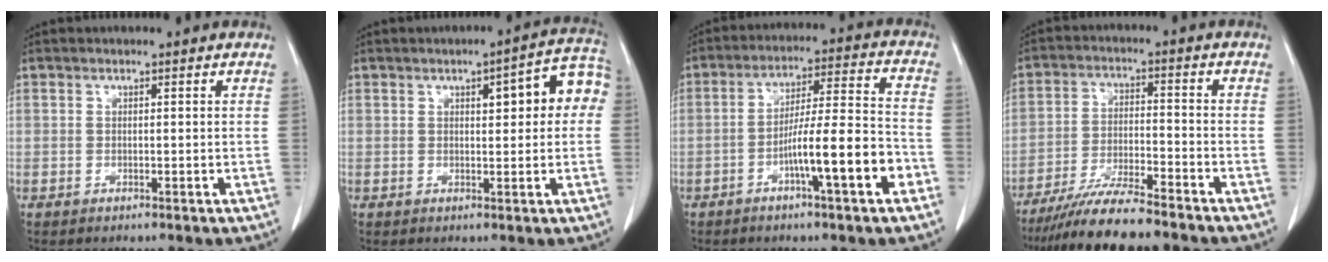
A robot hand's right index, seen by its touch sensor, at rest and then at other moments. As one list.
[{"total": 8.0, "force": [1.7, 2.3, 7.5], "torque": [-0.089, 0.029, 0.017]}, {"total": 11.8, "force": [-4.8, 0.4, 10.7], "torque": [-0.173, 0.010, -0.079]}, {"total": 10.6, "force": [-9.2, 0.4, 5.1], "torque": [-0.087, -0.019, -0.157]}]